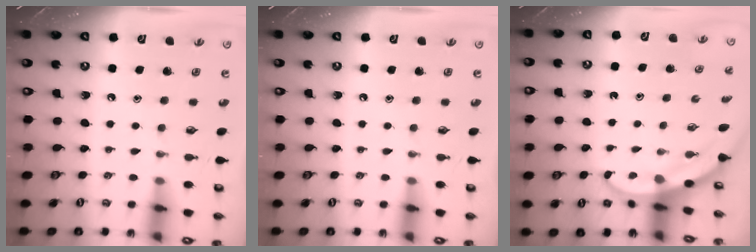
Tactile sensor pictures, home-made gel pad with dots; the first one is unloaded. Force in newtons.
{"total": 0.0}
{"total": 3.6, "press": 3.6, "slide": 0.2}